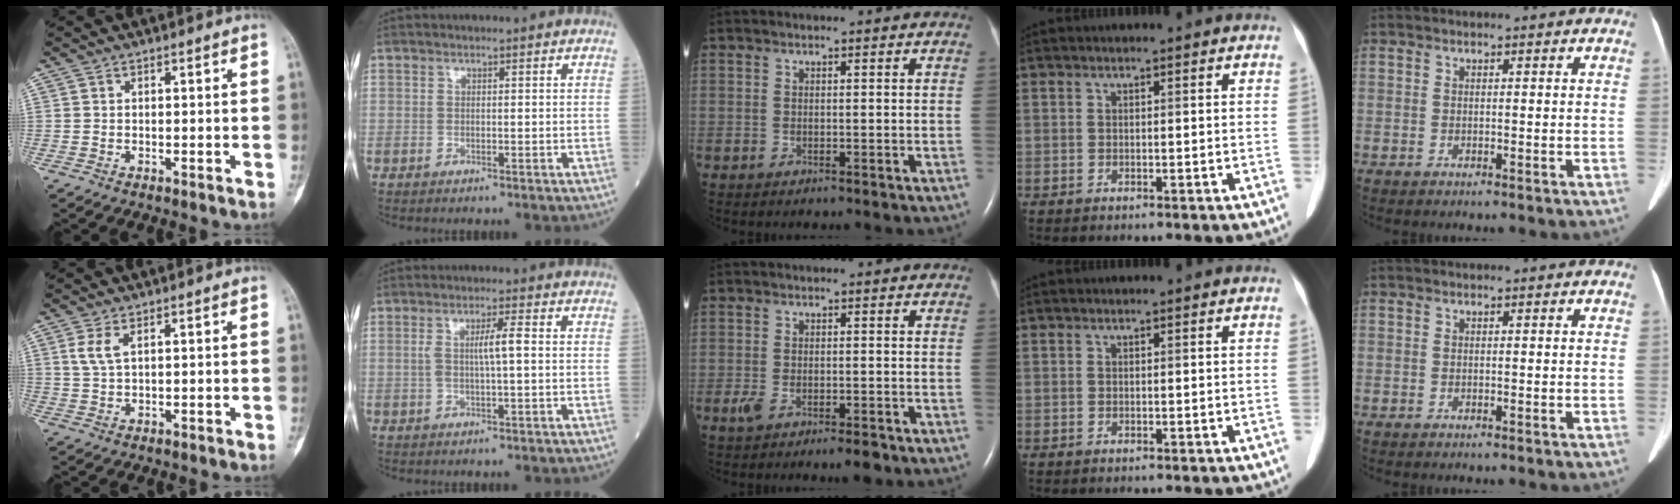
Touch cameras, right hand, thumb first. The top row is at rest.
{"thumb": {"total": 3.1, "force": [1.3, 1.2, 2.6], "torque": [-0.063, 0.003, 0.034]}, "index": {"total": 3.8, "force": [0.3, 0.1, 3.8], "torque": [-0.074, 0.004, 0.005]}, "middle": {"total": 4.0, "force": [-2.4, 1.2, 2.9], "torque": [-0.058, -0.004, -0.037]}}